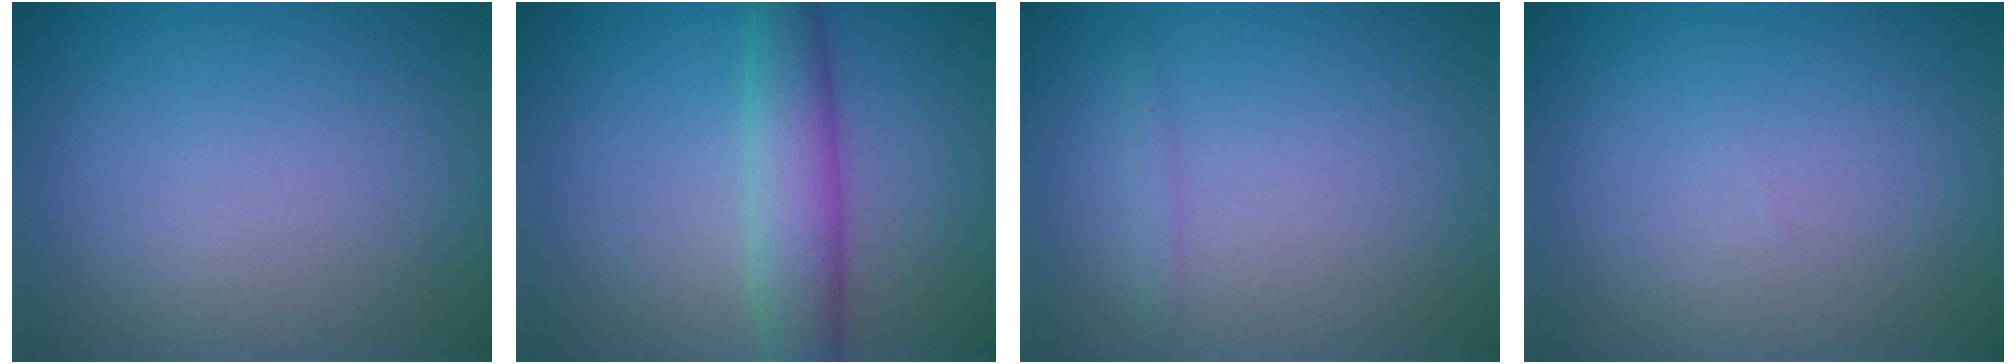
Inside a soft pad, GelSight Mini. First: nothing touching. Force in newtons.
{"total": 4.5, "press": 4.5, "slide": 0.1}
{"total": 0.8, "press": 0.8, "slide": 0.0}
{"total": 0.0}